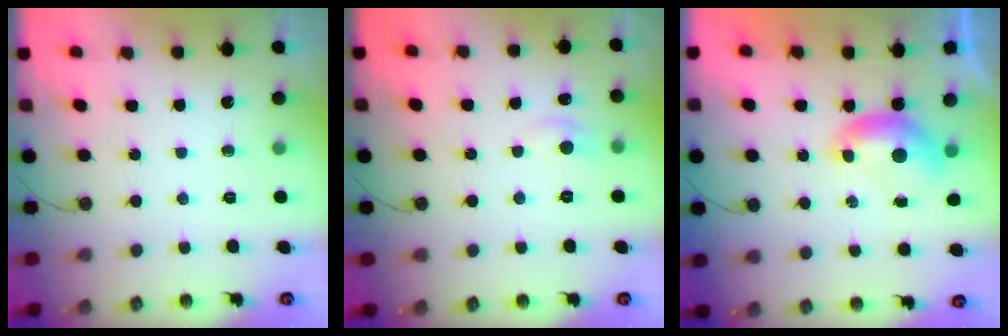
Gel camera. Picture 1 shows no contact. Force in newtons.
{"total": 1.0, "press": 0.5, "slide": 0.9}
{"total": 0.0}